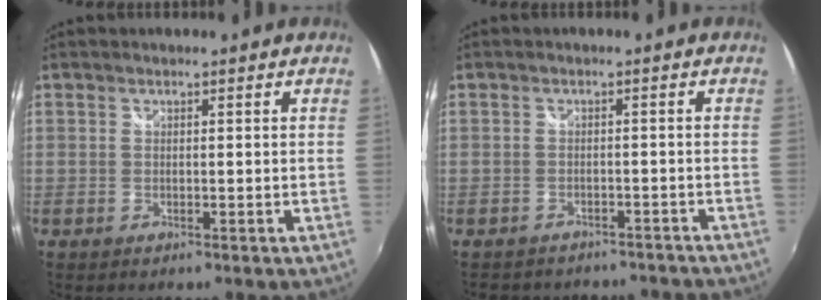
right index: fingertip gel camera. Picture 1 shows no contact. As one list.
[{"total": 10.1, "force": [-8.7, 4.2, 2.9], "torque": [-0.069, 0.002, -0.106]}]